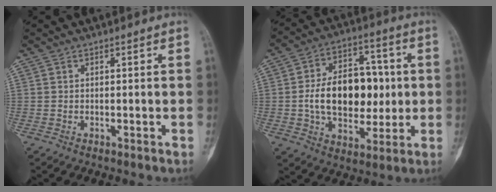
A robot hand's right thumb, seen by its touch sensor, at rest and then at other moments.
{"total": 18.2, "force": [0.1, 11.8, 13.9], "torque": [-0.185, 0.022, 0.007]}